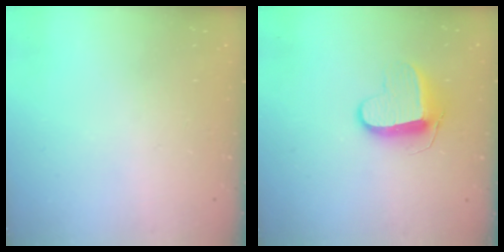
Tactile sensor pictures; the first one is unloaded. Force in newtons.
{"total": 9.2, "press": 9.2, "slide": 0.3}